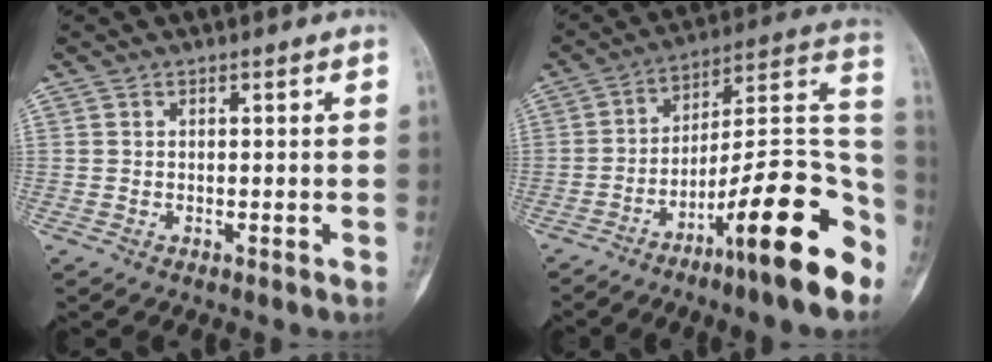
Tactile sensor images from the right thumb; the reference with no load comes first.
{"total": 20.6, "force": [-10.8, 3.7, 17.1], "torque": [-0.239, 0.072, -0.171]}